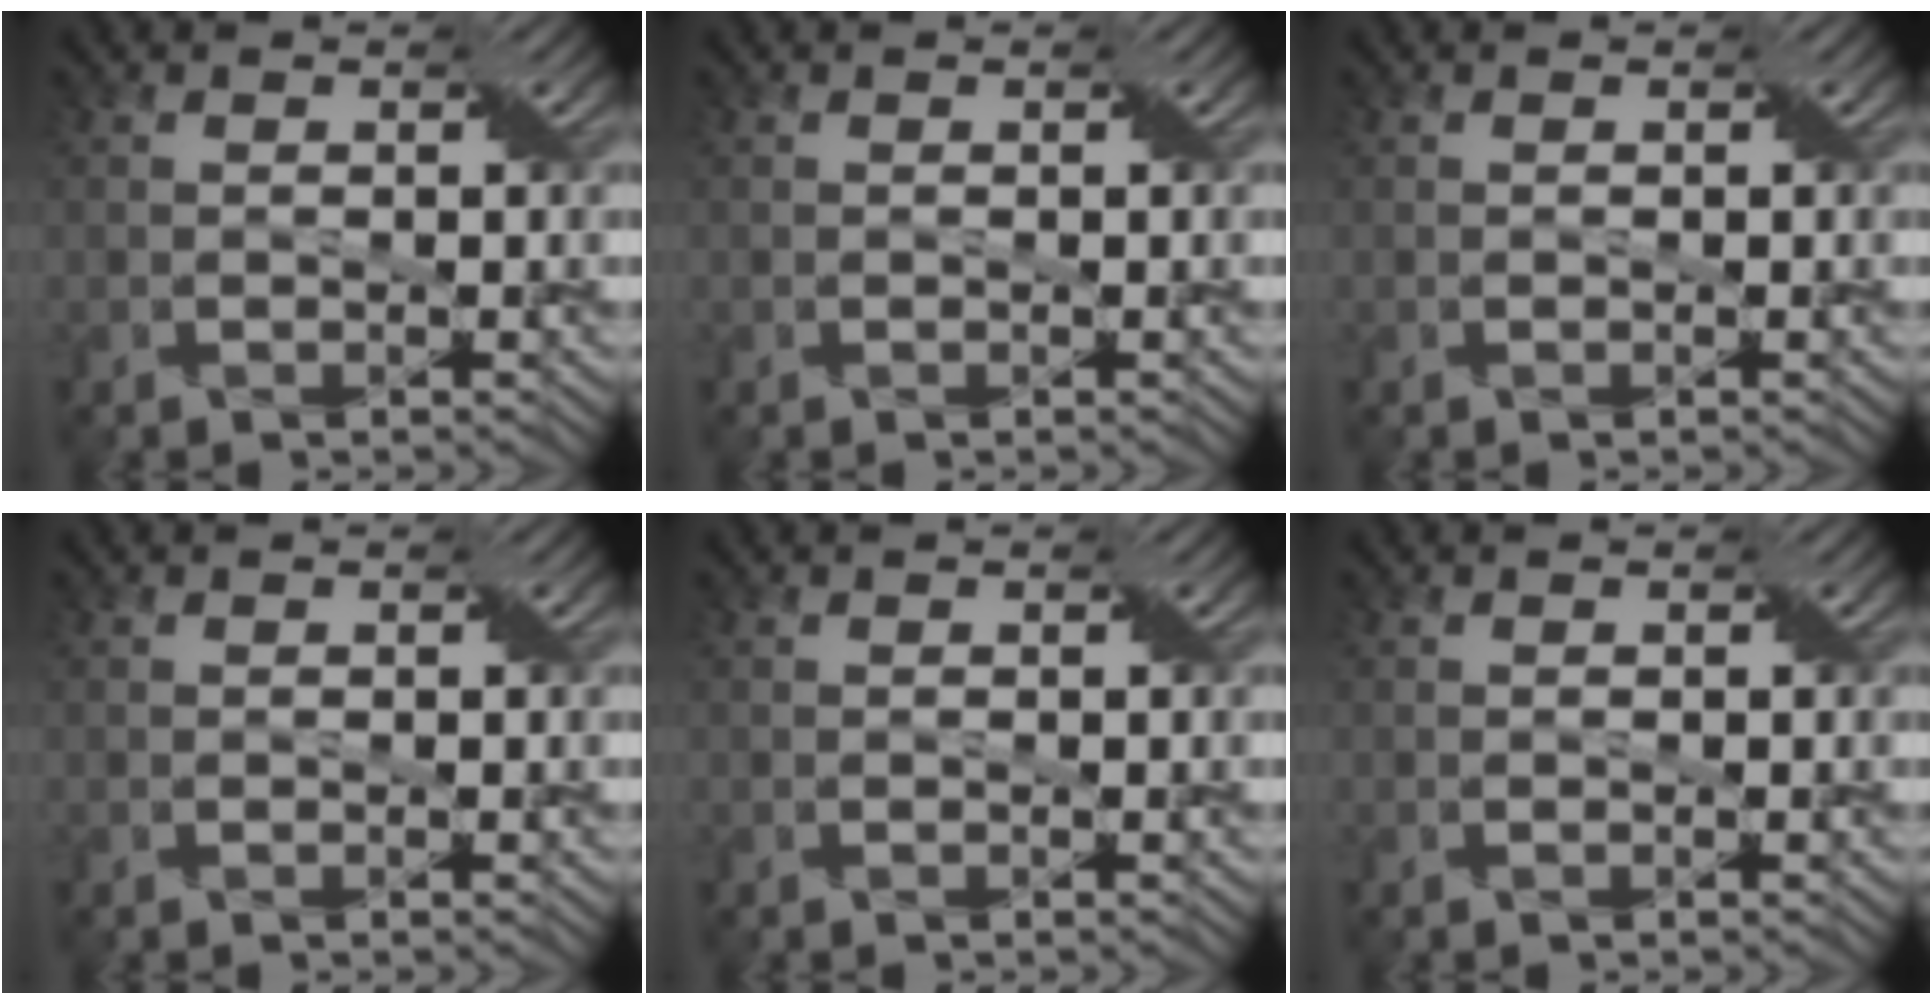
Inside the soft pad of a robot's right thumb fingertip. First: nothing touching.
{"total": 0.0}
{"total": 0.0}
{"total": 0.0}
{"total": 0.0}
{"total": 0.0}